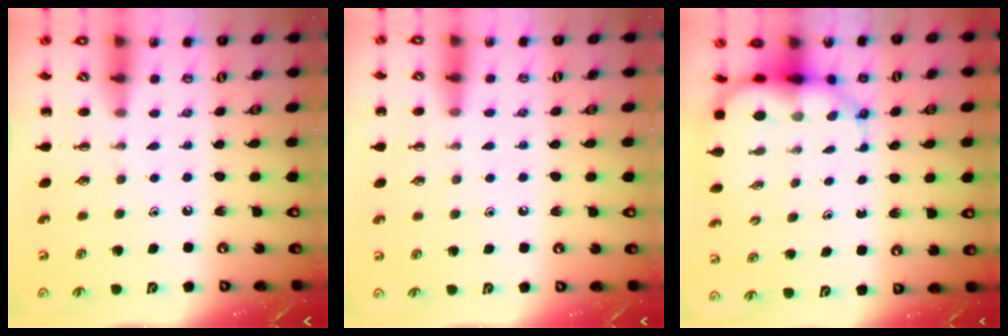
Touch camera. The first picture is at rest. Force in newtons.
{"total": 6.2, "press": 5.8, "slide": 2.3}
{"total": 7.4, "press": 7.0, "slide": 2.2}